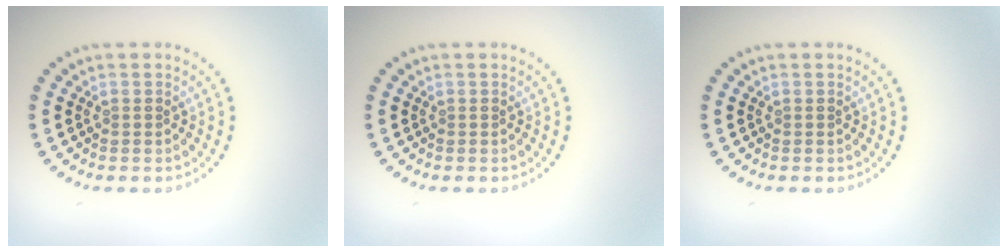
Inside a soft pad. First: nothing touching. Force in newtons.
{"total": 0.0}
{"total": 0.0}